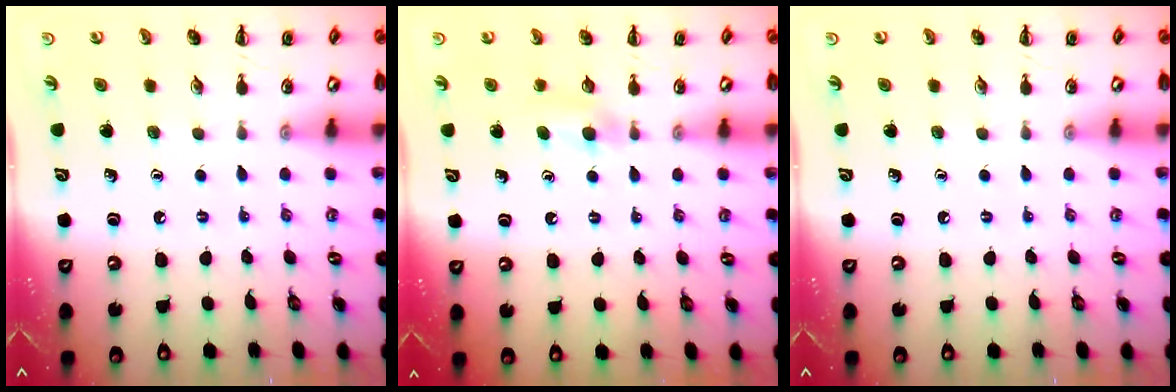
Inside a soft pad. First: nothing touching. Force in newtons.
{"total": 4.2, "press": 4.0, "slide": 1.5}
{"total": 0.0}